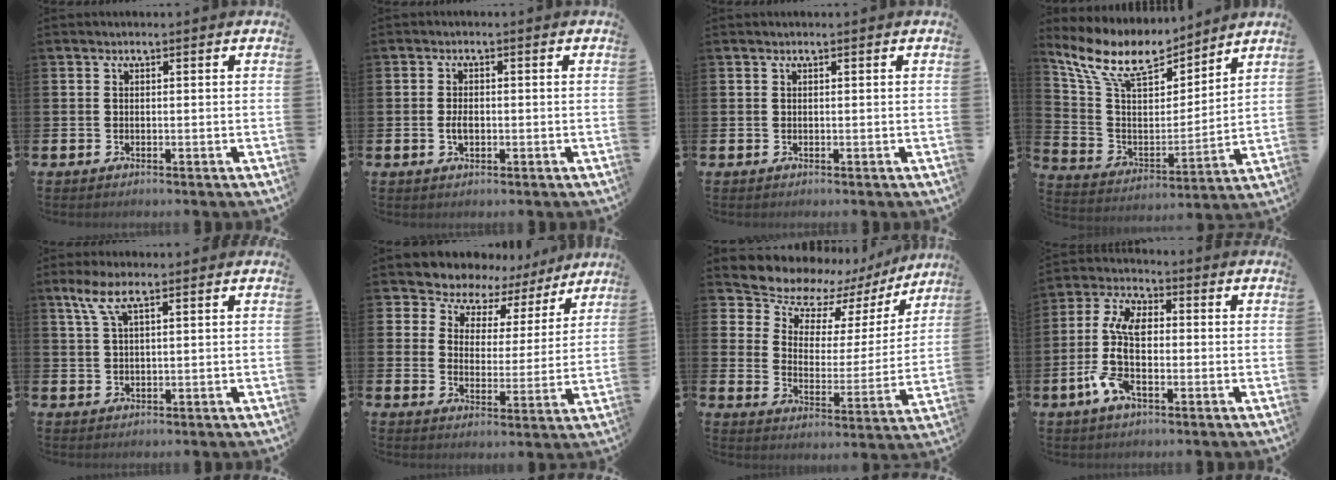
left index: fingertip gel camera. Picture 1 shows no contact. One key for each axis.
{"total": 2.0, "fx": -0.3, "fy": 1.2, "fz": 1.6, "tx": -0.025, "ty": 0.001, "tz": -0.006}
{"total": 0.0}
{"total": 10.9, "fx": 9.2, "fy": 4.1, "fz": 4.1, "tx": -0.129, "ty": -0.055, "tz": 0.164}
{"total": 4.4, "fx": 2.6, "fy": 1.3, "fz": 3.3, "tx": -0.073, "ty": 0.006, "tz": 0.046}
{"total": 6.3, "fx": 5.6, "fy": 2.8, "fz": -0.3, "tx": -0.036, "ty": -0.042, "tz": 0.098}
{"total": 9.0, "fx": 7.7, "fy": 4.0, "fz": 2.3, "tx": -0.076, "ty": -0.059, "tz": 0.132}
{"total": 9.3, "fx": -0.9, "fy": 4.5, "fz": 8.1, "tx": -0.185, "ty": -0.001, "tz": -0.022}